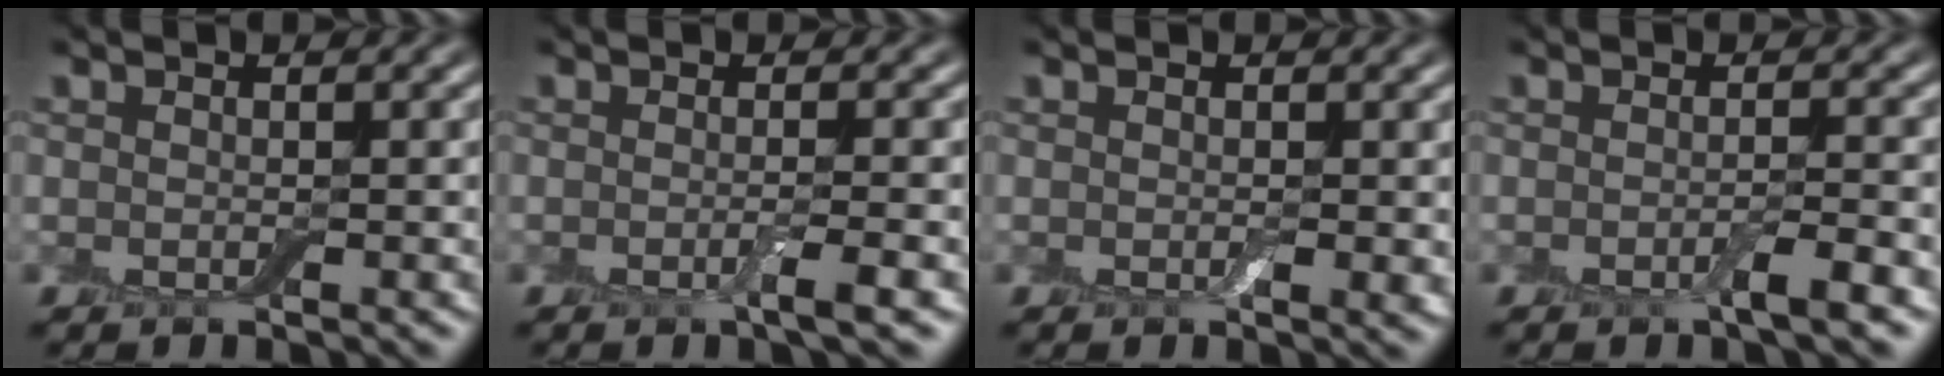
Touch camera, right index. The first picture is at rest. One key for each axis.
{"total": 2.1, "fx": -0.6, "fy": 0.4, "fz": 2.0, "tx": -0.028, "ty": -0.002, "tz": -0.013}
{"total": 1.1, "fx": -0.1, "fy": 0.3, "fz": 1.0, "tx": -0.016, "ty": -0.005, "tz": -0.002}
{"total": 2.1, "fx": -1.0, "fy": 0.3, "fz": 1.9, "tx": -0.028, "ty": 0.001, "tz": -0.019}